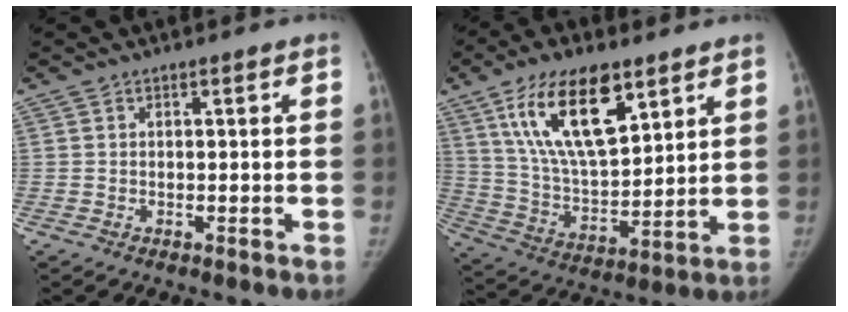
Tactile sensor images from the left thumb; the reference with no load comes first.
{"total": 18.9, "force": [9.8, 8.2, 13.9], "torque": [-0.219, -0.042, 0.185]}